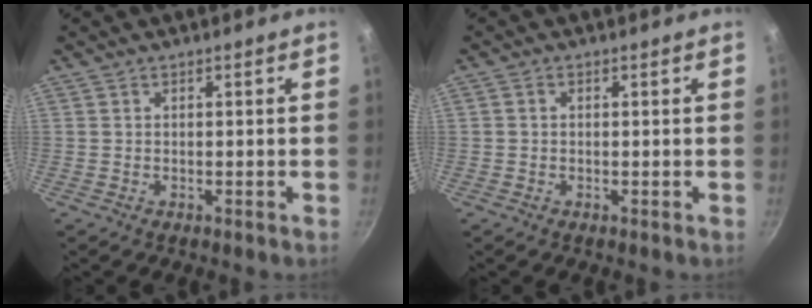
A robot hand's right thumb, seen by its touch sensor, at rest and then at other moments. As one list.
[{"total": 0.7, "force": [0.0, 0.6, 0.4], "torque": [-0.007, 0.005, 0.000]}]